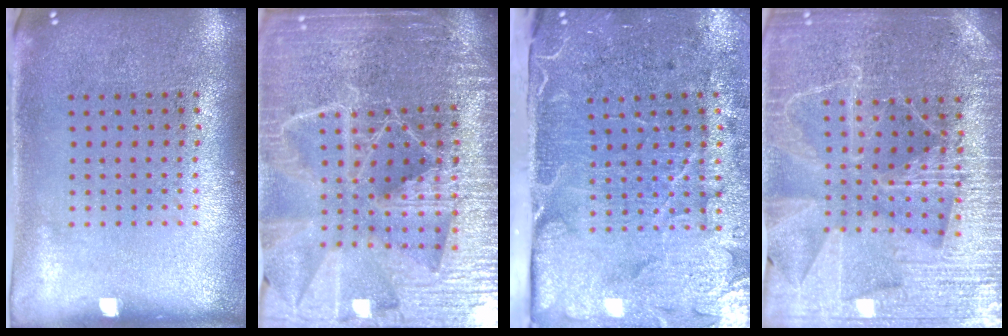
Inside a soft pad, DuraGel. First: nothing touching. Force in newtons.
{"total": 6.3, "press": 5.4, "slide": 3.1}
{"total": 4.9, "press": 4.0, "slide": 3.0}
{"total": 4.4, "press": 4.2, "slide": 1.6}